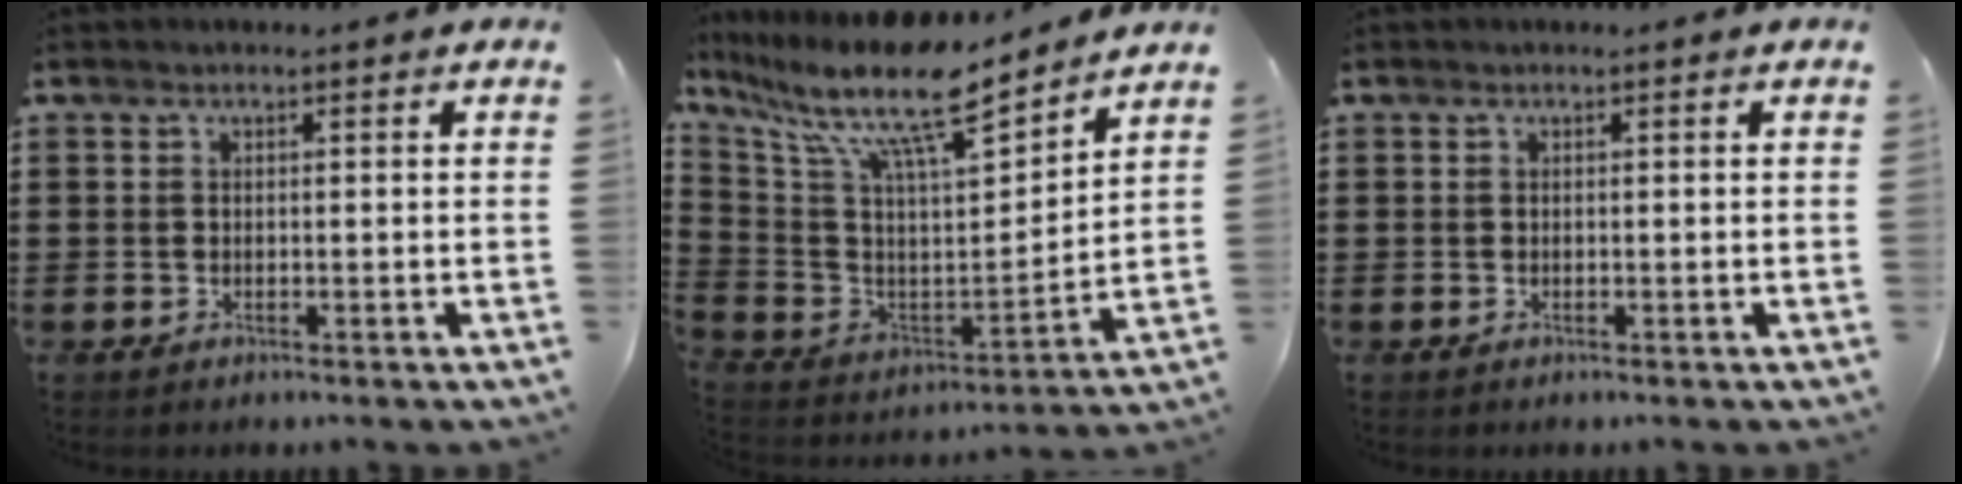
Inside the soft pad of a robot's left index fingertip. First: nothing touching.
{"total": 12.8, "force": [9.8, 2.0, 7.9], "torque": [-0.188, -0.073, 0.160]}
{"total": 0.0}